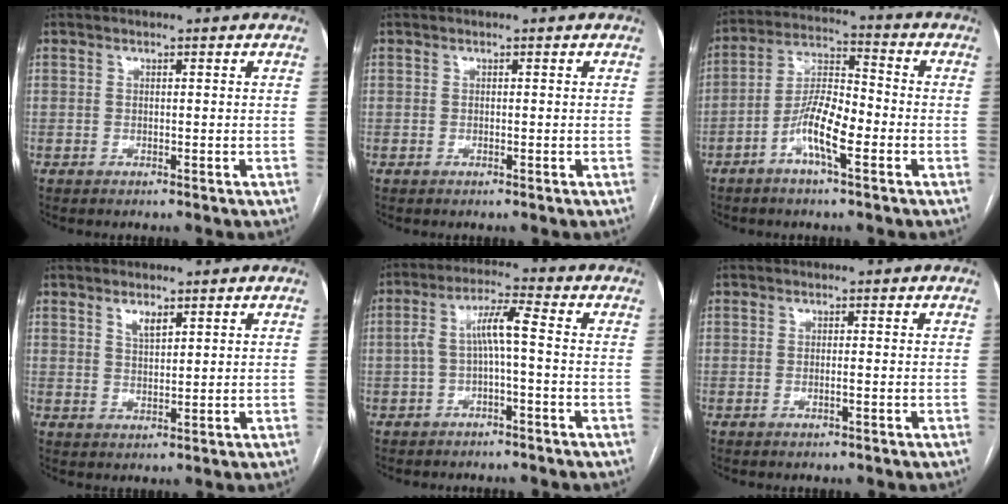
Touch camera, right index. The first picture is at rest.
{"total": 0.0}
{"total": 9.7, "force": [-4.1, 2.3, 8.5], "torque": [-0.170, 0.012, -0.076]}
{"total": 2.7, "force": [1.6, 1.2, 1.8], "torque": [-0.036, 0.000, 0.035]}
{"total": 6.3, "force": [-1.0, 0.9, 6.1], "torque": [-0.120, 0.033, -0.015]}
{"total": 1.0, "force": [-0.5, 0.1, 0.8], "torque": [-0.018, 0.000, -0.008]}